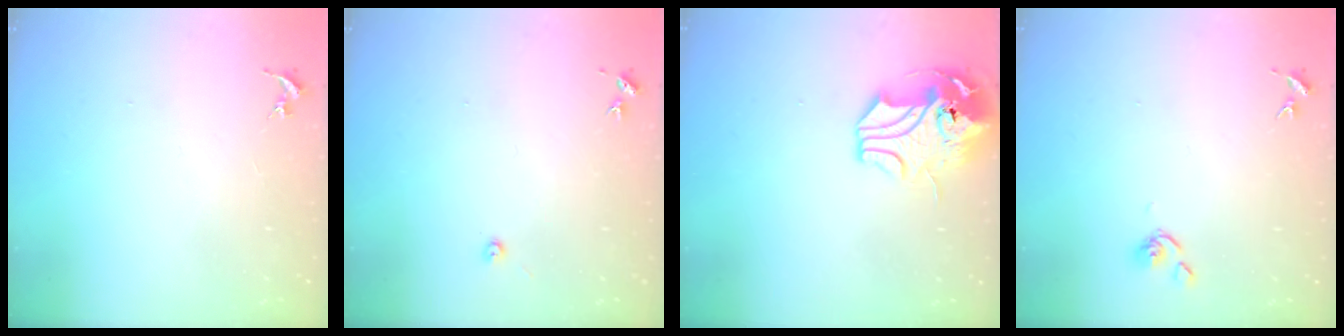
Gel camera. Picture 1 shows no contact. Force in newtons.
{"total": 4.1, "press": 4.1, "slide": 0.4}
{"total": 12.0, "press": 11.8, "slide": 2.2}
{"total": 4.3, "press": 4.2, "slide": 0.6}